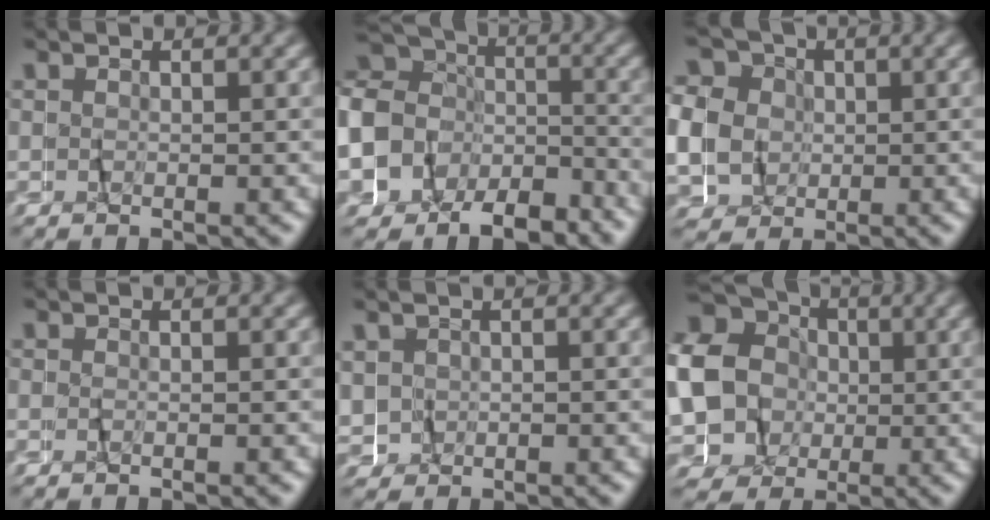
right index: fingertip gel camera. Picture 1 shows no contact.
{"total": 12.6, "force": [-2.7, 11.5, 4.6], "torque": [-0.126, -0.020, -0.071]}
{"total": 10.4, "force": [1.1, 9.4, 4.5], "torque": [-0.102, -0.007, 0.010]}
{"total": 0.8, "force": [-0.7, -0.4, 0.1], "torque": [-0.002, -0.001, -0.013]}
{"total": 1.6, "force": [-0.2, 1.6, 0.3], "torque": [-0.022, -0.006, 0.000]}
{"total": 18.7, "force": [1.0, 17.0, 7.9], "torque": [-0.202, -0.030, 0.000]}